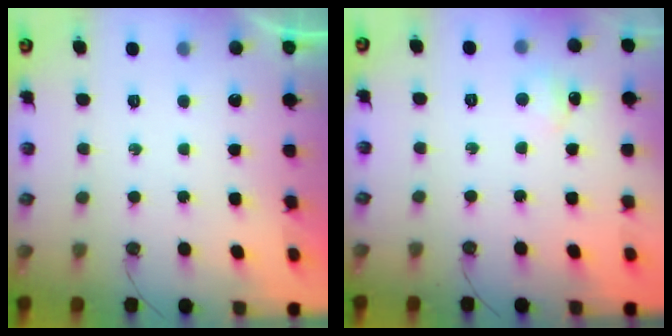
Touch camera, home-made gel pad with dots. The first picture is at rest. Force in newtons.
{"total": 6.9, "press": 6.8, "slide": 1.0}